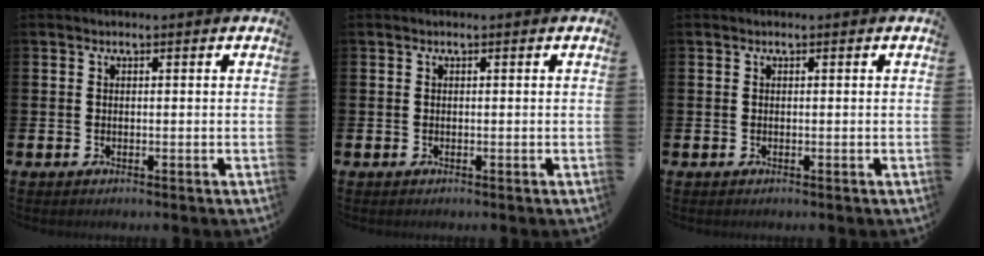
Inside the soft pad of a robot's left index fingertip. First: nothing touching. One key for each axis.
{"total": 0.0}
{"total": 0.0}